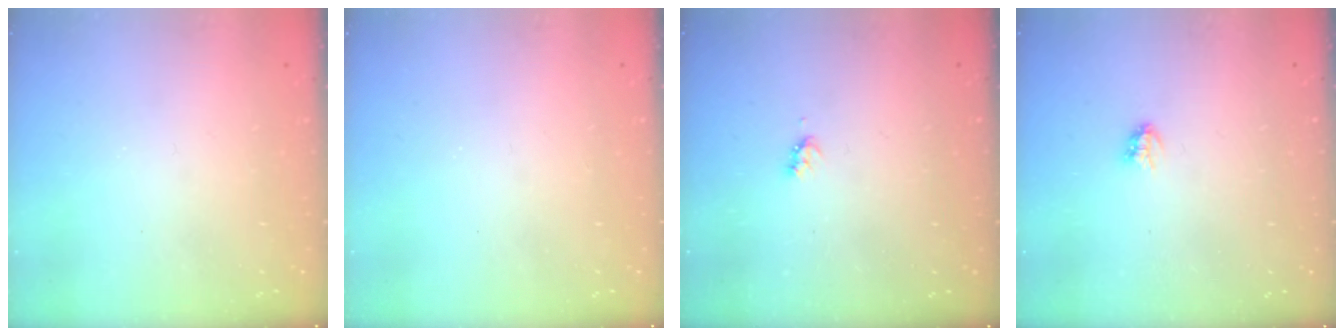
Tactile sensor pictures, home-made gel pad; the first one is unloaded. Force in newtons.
{"total": 0.0}
{"total": 2.8, "press": 2.8, "slide": 0.4}
{"total": 2.9, "press": 2.9, "slide": 0.3}